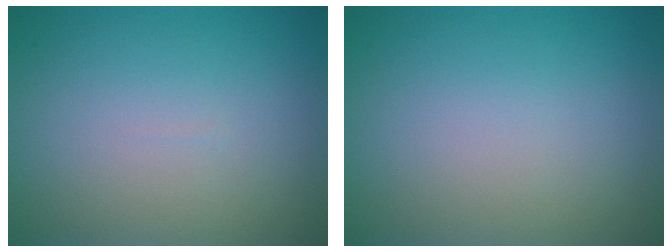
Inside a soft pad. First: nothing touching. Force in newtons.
{"total": 0.0}